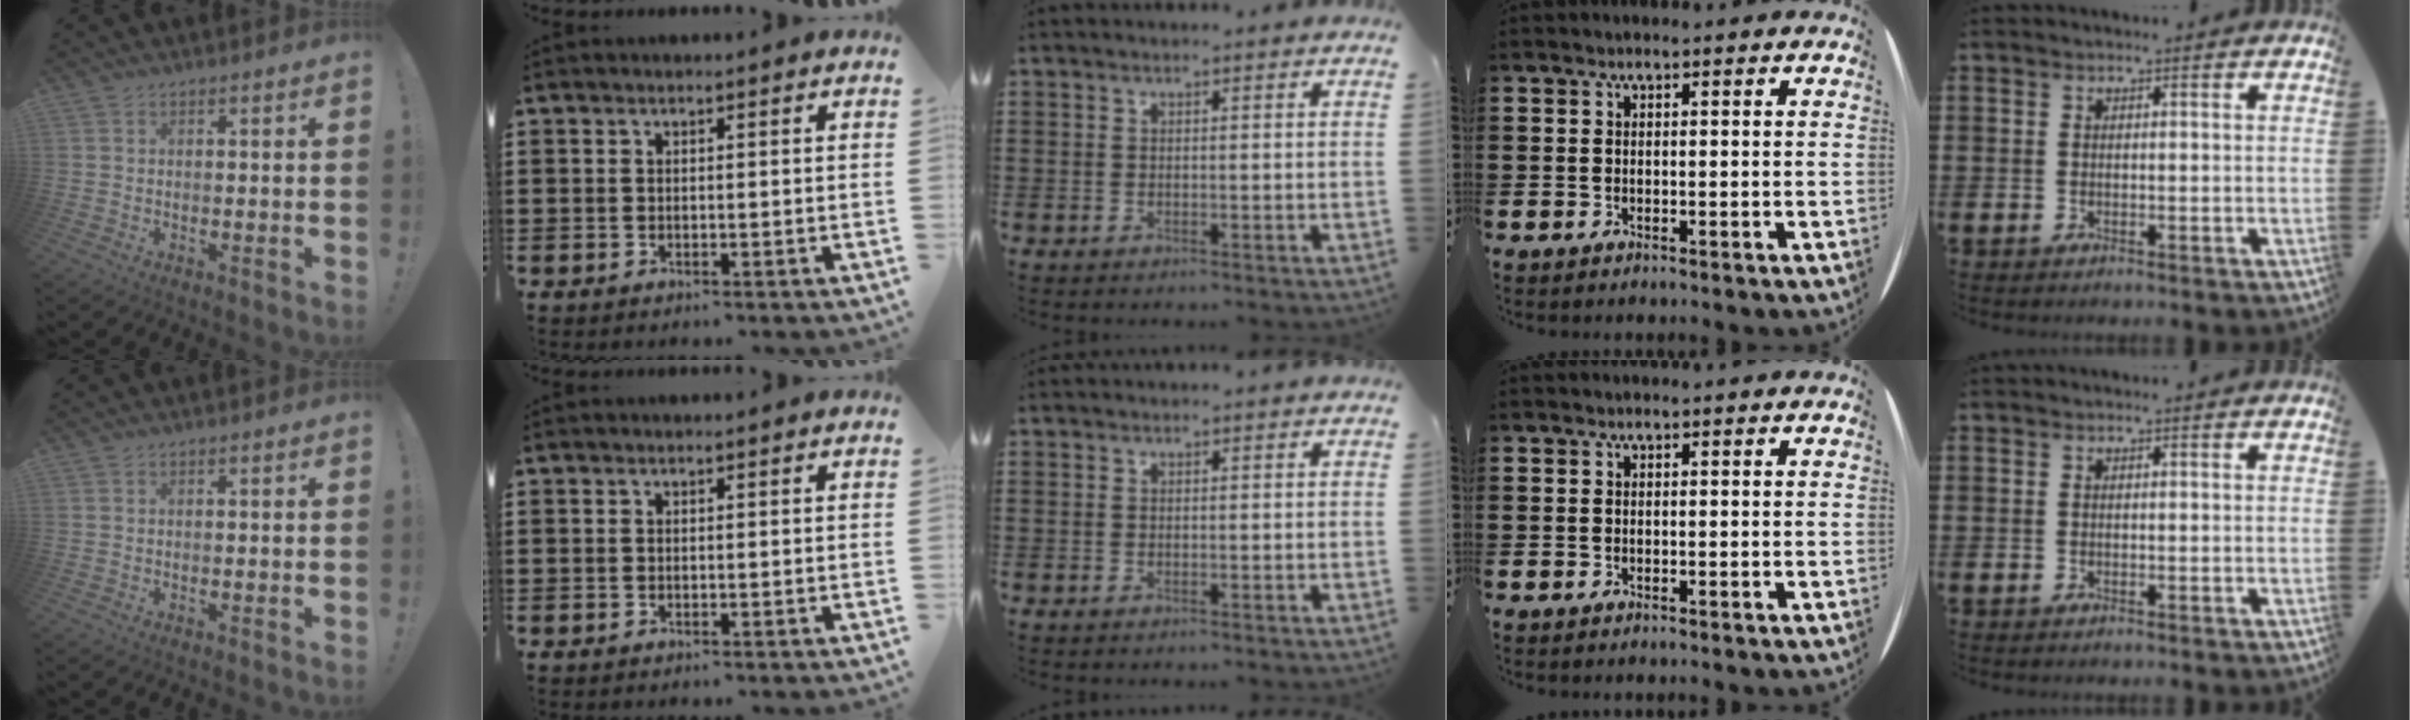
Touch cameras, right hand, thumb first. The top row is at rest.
{}